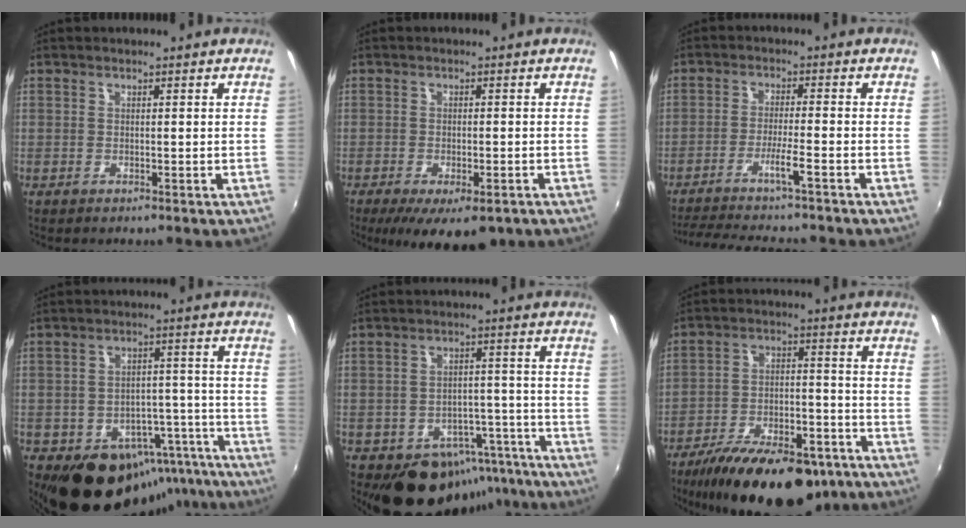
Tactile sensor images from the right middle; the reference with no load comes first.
{"total": 10.4, "force": [-6.5, 4.0, 7.0], "torque": [-0.135, -0.035, -0.093]}
{"total": 10.9, "force": [-9.6, -1.0, 5.2], "torque": [-0.106, -0.010, -0.156]}
{"total": 18.8, "force": [-13.2, 11.6, 6.6], "torque": [-0.113, 0.048, -0.145]}
{"total": 14.2, "force": [-9.9, 9.0, 4.8], "torque": [-0.082, 0.035, -0.102]}
{"total": 23.4, "force": [-17.4, 9.0, 12.8], "torque": [-0.229, -0.018, -0.249]}